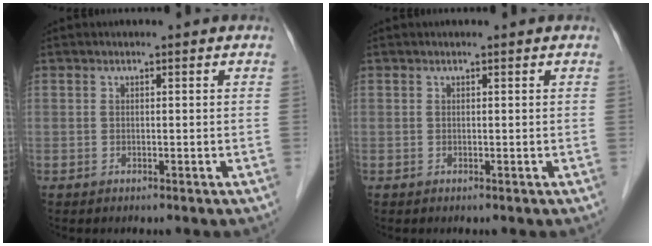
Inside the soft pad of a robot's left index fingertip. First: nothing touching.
{"total": 0.6, "force": [0.6, 0.0, 0.2], "torque": [-0.008, 0.006, 0.010]}